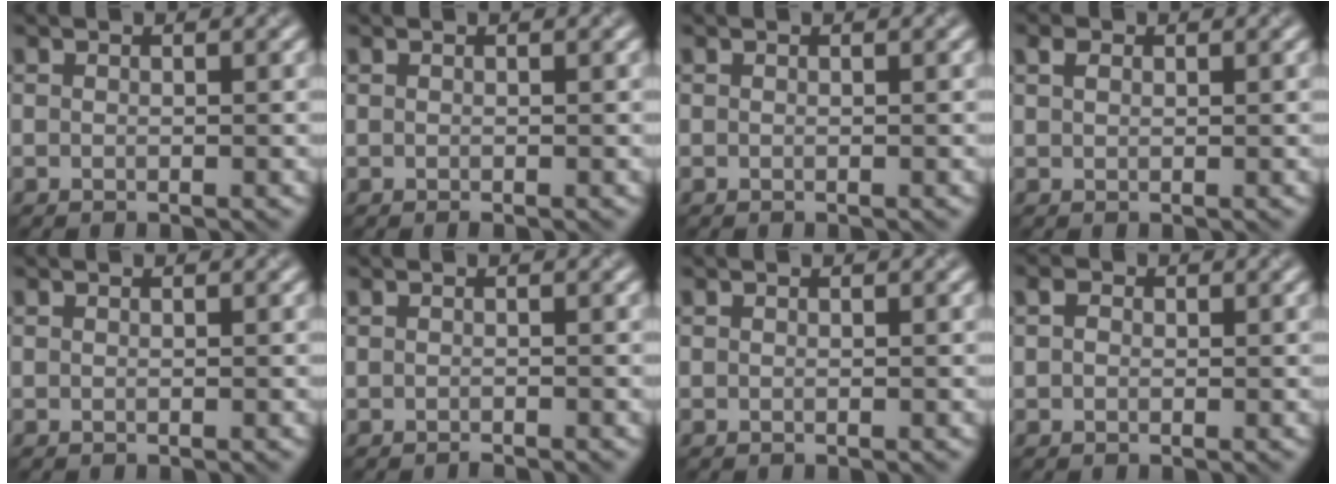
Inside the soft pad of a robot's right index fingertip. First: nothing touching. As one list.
[{"total": 0.0}, {"total": 0.0}, {"total": 0.8, "force": [0.7, 0.4, 0.2], "torque": [-0.003, 0.006, 0.010]}, {"total": 0.0}, {"total": 0.7, "force": [-0.6, 0.0, 0.2], "torque": [0.002, 0.001, -0.013]}, {"total": 0.0}, {"total": 0.6, "force": [0.2, 0.6, 0.1], "torque": [0.001, 0.005, 0.001]}]